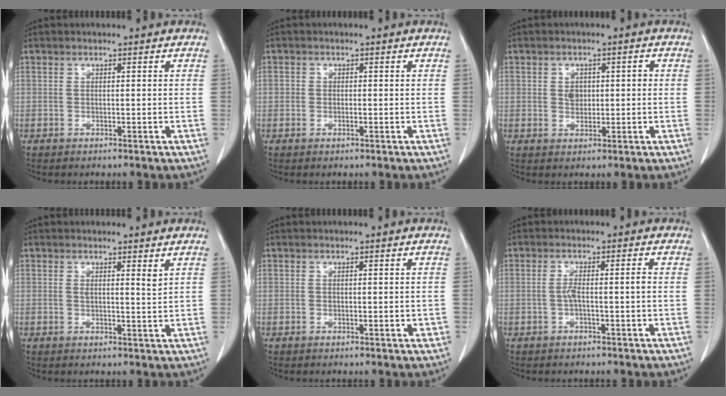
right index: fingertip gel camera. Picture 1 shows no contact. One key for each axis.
{"total": 1.0, "fx": -0.2, "fy": 0.8, "fz": 0.6, "tx": -0.009, "ty": 0.001, "tz": -0.003}
{"total": 2.9, "fx": 0.2, "fy": 2.2, "fz": 2.0, "tx": -0.029, "ty": 0.010, "tz": 0.008}
{"total": 1.7, "fx": 1.1, "fy": 0.0, "fz": 1.3, "tx": -0.021, "ty": -0.009, "tz": 0.017}
{"total": 0.8, "fx": -0.1, "fy": 0.4, "fz": 0.7, "tx": -0.010, "ty": 0.002, "tz": 0.003}
{"total": 2.5, "fx": -0.6, "fy": -0.1, "fz": 2.4, "tx": -0.043, "ty": 0.003, "tz": -0.010}